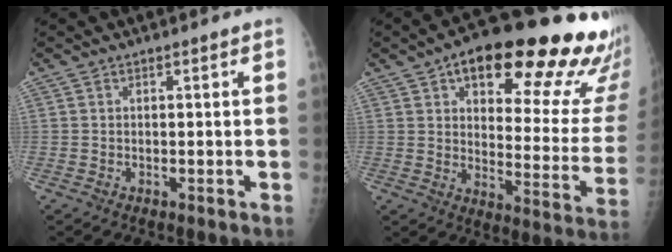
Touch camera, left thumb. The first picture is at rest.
{"total": 27.3, "force": [17.1, 9.4, 19.2], "torque": [-0.213, -0.056, 0.223]}